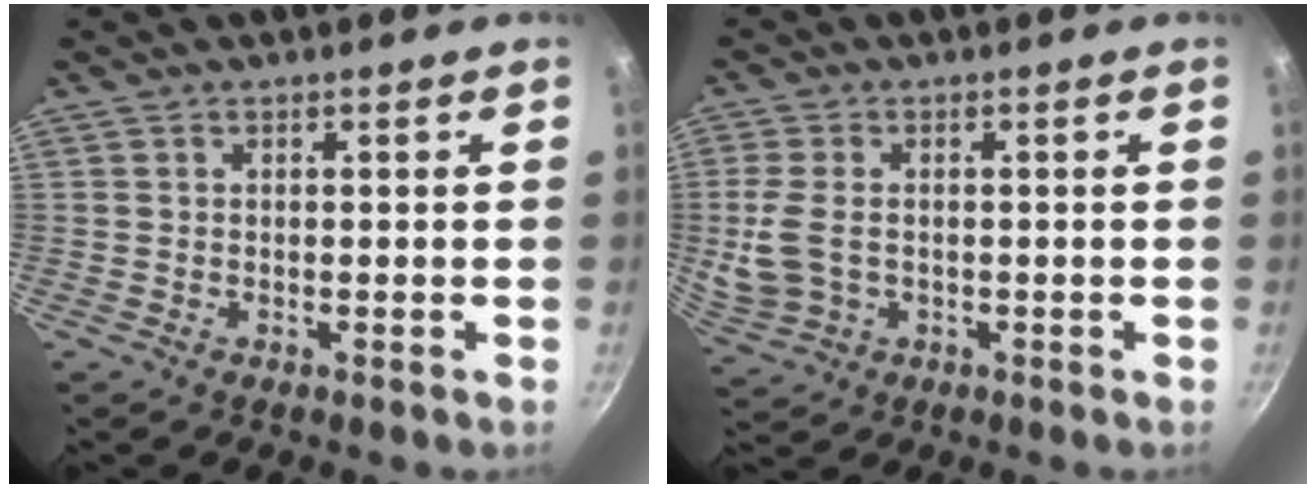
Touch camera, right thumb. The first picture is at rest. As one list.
[{"total": 7.8, "force": [-0.4, 5.2, 5.8], "torque": [-0.128, 0.001, -0.001]}]